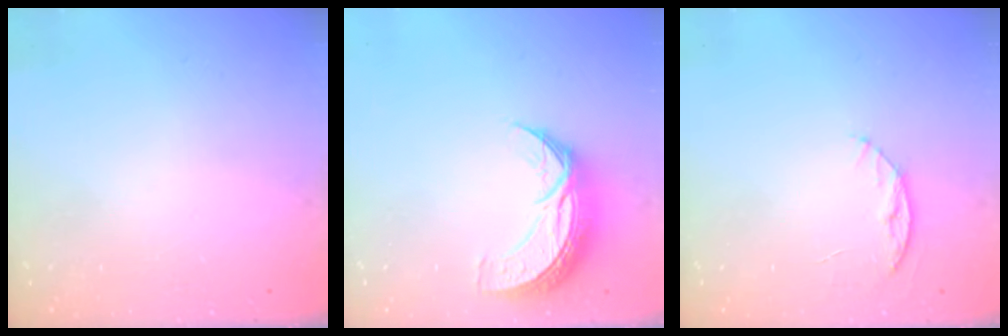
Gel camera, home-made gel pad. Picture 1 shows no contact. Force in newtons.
{"total": 10.1, "press": 10.1, "slide": 0.8}
{"total": 5.6, "press": 5.6, "slide": 0.6}